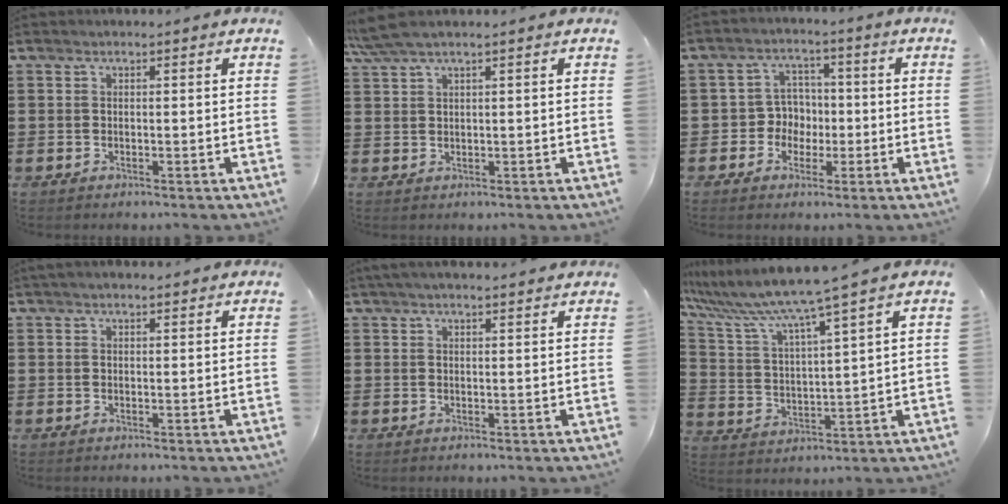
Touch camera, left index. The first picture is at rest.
{"total": 2.8, "force": [1.8, 0.2, 2.2], "torque": [-0.046, 0.001, 0.033]}
{"total": 4.9, "force": [-1.1, 4.6, 1.2], "torque": [-0.042, 0.013, -0.025]}
{"total": 1.1, "force": [1.0, 0.2, 0.4], "torque": [-0.009, 0.002, 0.020]}
{"total": 2.1, "force": [1.9, 0.1, 0.9], "torque": [-0.021, 0.004, 0.035]}
{"total": 7.4, "force": [6.3, -0.6, 3.9], "torque": [-0.104, -0.044, 0.100]}